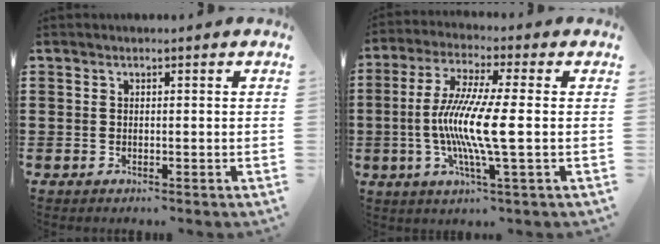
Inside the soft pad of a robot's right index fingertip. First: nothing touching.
{"total": 10.1, "force": [-1.2, 0.2, 10.0], "torque": [-0.206, -0.018, -0.030]}